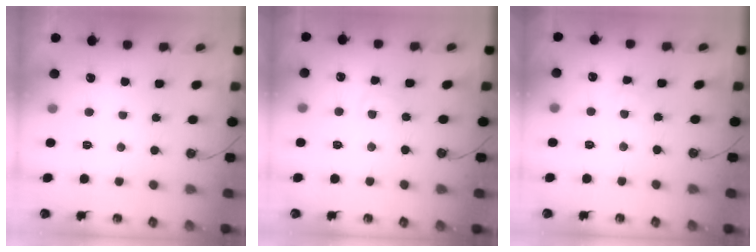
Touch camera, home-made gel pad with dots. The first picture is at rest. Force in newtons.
{"total": 4.1, "press": 4.1, "slide": 0.6}
{"total": 2.7, "press": 2.7, "slide": 0.4}